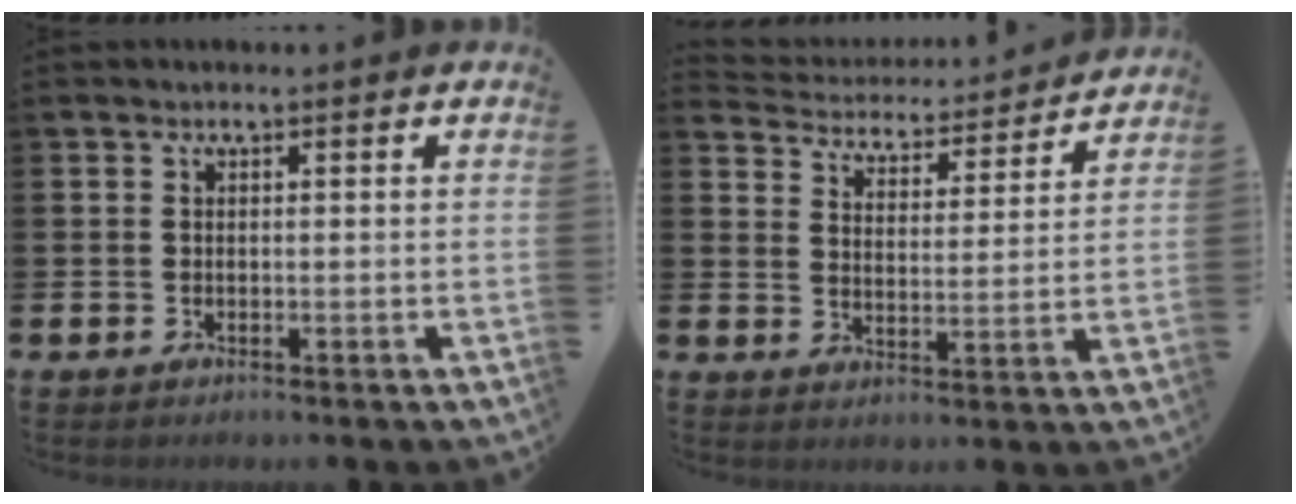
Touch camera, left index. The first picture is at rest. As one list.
[{"total": 4.5, "force": [4.4, 0.9, 0.1], "torque": [-0.029, -0.043, 0.070]}]